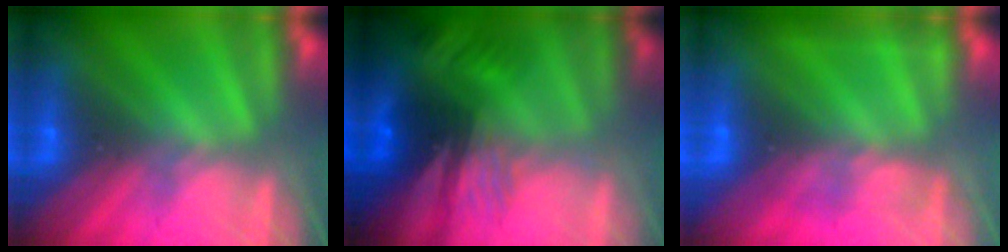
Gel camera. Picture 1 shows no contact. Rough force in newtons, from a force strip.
{"total": 8.0}
{"total": 2.1}